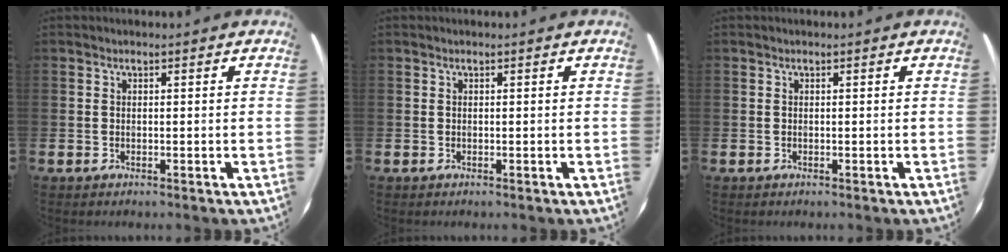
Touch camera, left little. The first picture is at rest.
{"total": 0.0}
{"total": 0.0}